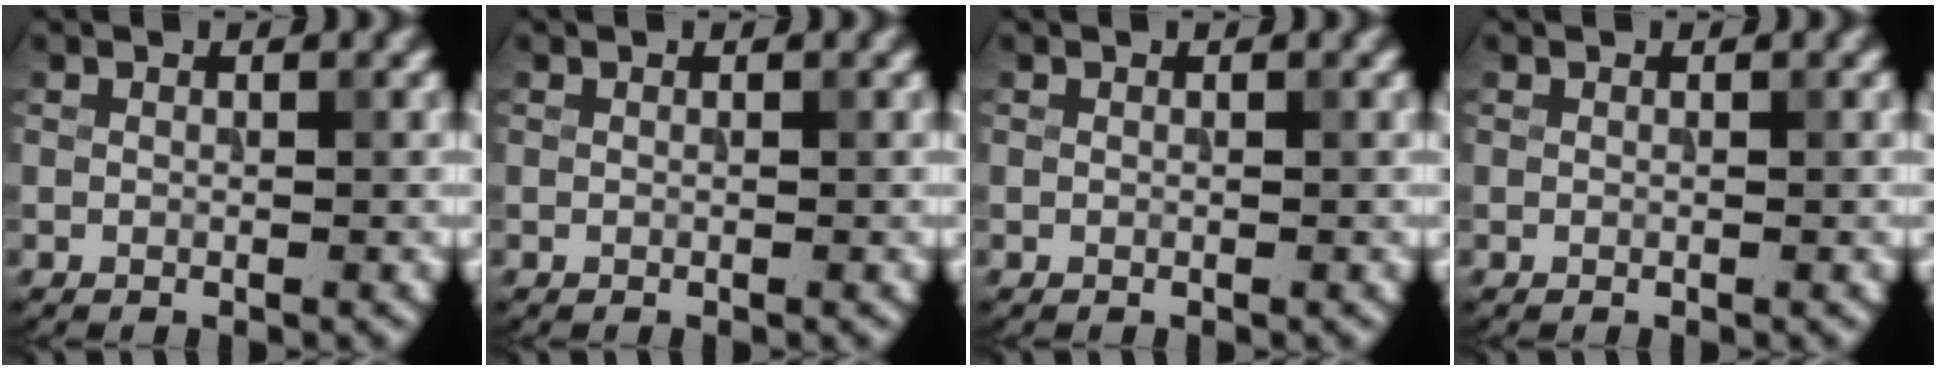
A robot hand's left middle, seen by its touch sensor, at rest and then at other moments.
{"total": 0.0}
{"total": 0.0}
{"total": 0.0}